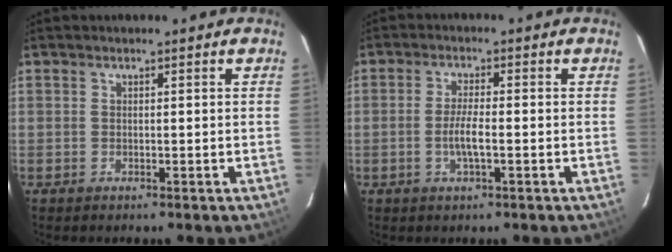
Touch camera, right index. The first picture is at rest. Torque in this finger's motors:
{"motor_torque": [0.77, -0.29, 0.36, 0.09]}